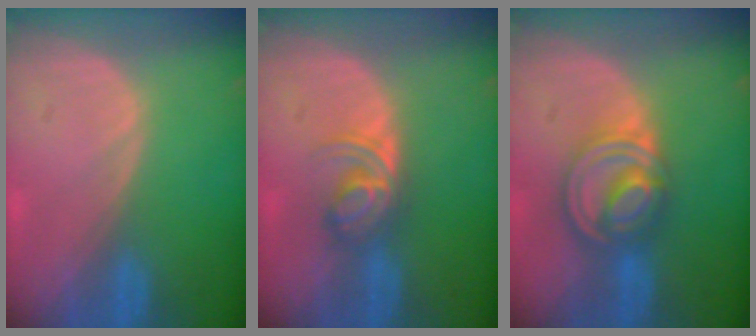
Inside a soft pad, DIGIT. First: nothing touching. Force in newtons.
{"total": 5.6, "press": 4.8, "slide": 2.9}
{"total": 8.1, "press": 7.0, "slide": 4.2}